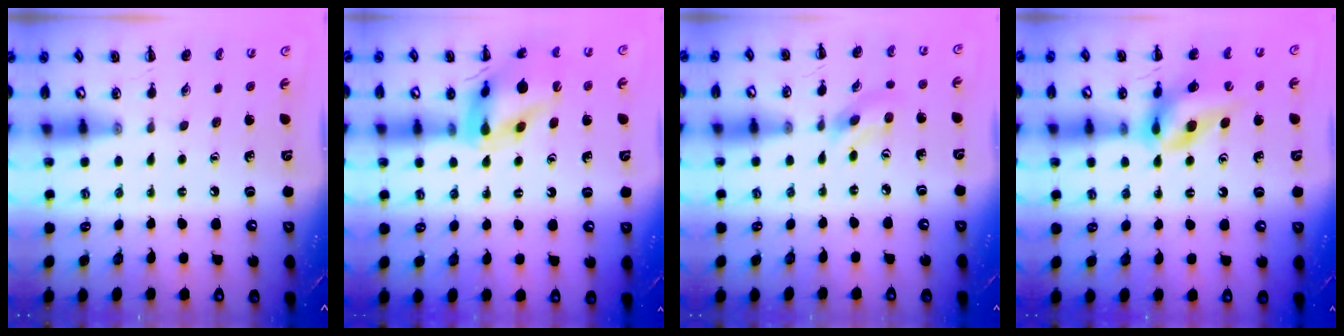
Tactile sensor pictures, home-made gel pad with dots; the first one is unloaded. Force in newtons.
{"total": 15.1, "press": 15.1, "slide": 1.5}
{"total": 2.8, "press": 2.7, "slide": 0.9}
{"total": 11.5, "press": 11.0, "slide": 3.6}